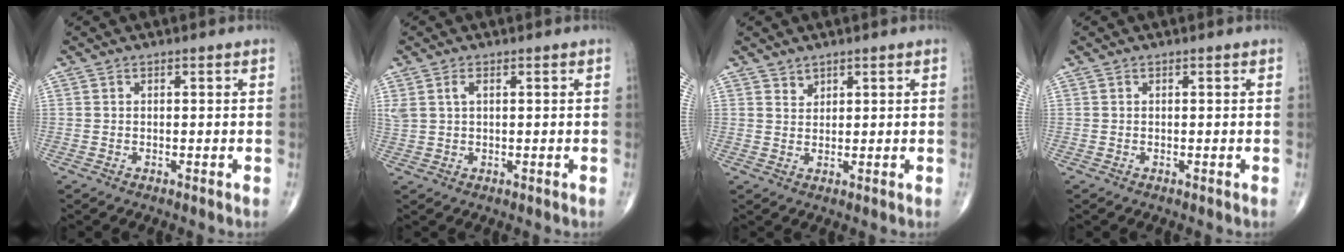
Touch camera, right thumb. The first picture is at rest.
{"total": 2.7, "force": [1.1, 1.4, 2.1], "torque": [-0.057, 0.010, 0.027]}
{"total": 1.6, "force": [1.3, 0.9, 0.1], "torque": [0.011, -0.010, 0.021]}
{"total": 0.0}